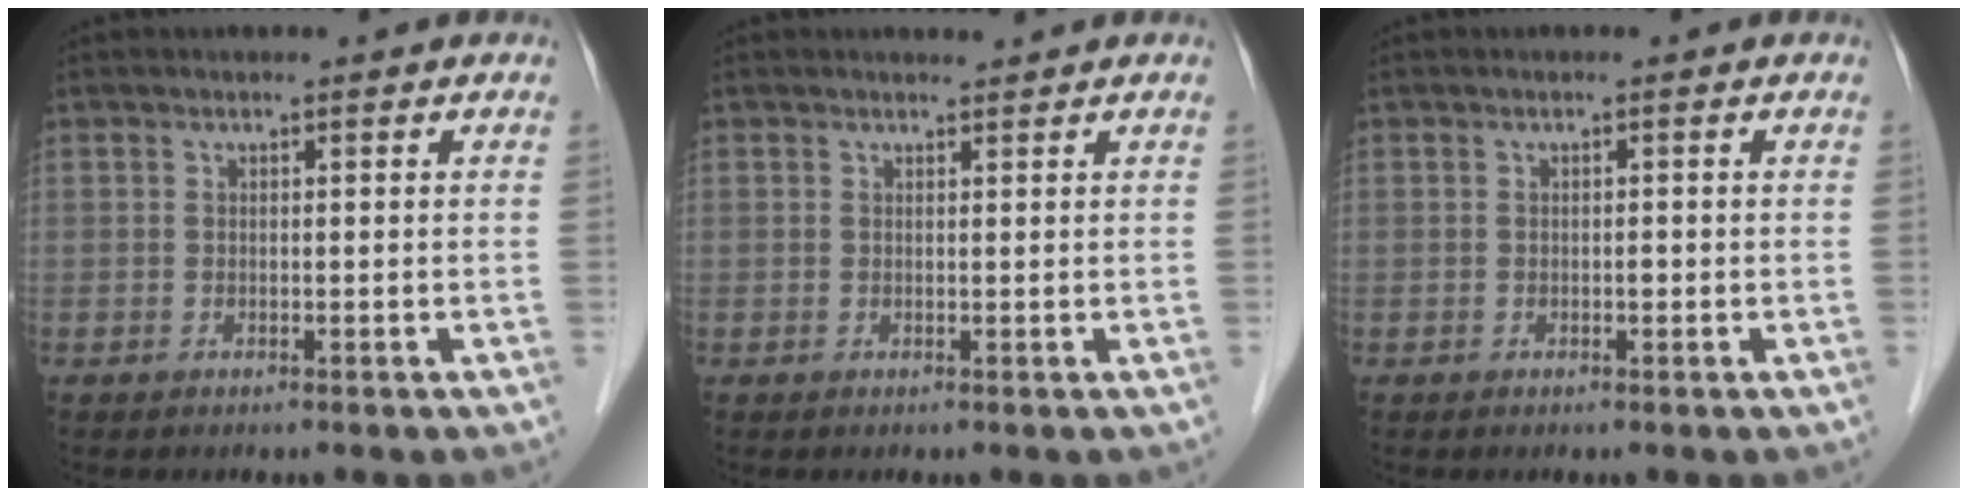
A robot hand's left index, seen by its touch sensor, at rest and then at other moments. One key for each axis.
{"total": 0.7, "fx": 0.6, "fy": -0.2, "fz": -0.1, "tx": -0.008, "ty": -0.004, "tz": 0.011}
{"total": 0.6, "fx": -0.4, "fy": 0.2, "fz": 0.4, "tx": -0.005, "ty": -0.002, "tz": -0.007}